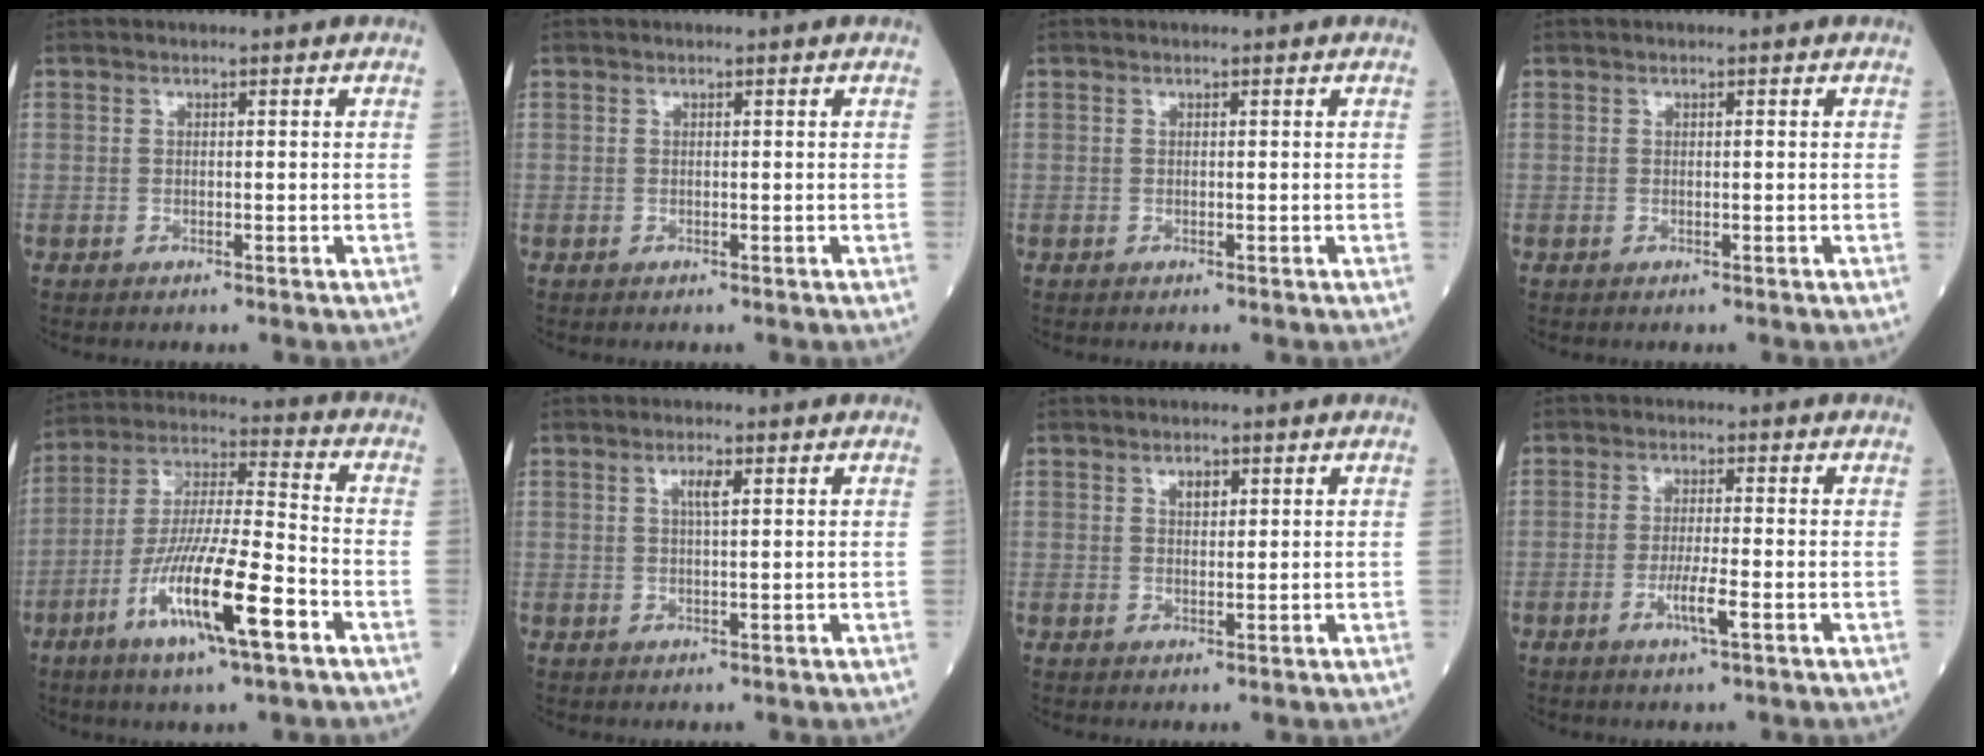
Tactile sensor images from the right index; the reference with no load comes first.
{"total": 0.0}
{"total": 0.0}
{"total": 0.0}
{"total": 15.6, "force": [-7.0, 1.4, 13.8], "torque": [-0.270, -0.016, -0.124]}
{"total": 2.1, "force": [0.9, 0.3, 1.9], "torque": [-0.038, 0.000, 0.016]}
{"total": 1.7, "force": [0.9, 0.9, 1.2], "torque": [-0.021, 0.001, 0.017]}
{"total": 3.7, "force": [-1.5, -0.1, 3.4], "torque": [-0.067, -0.005, -0.026]}